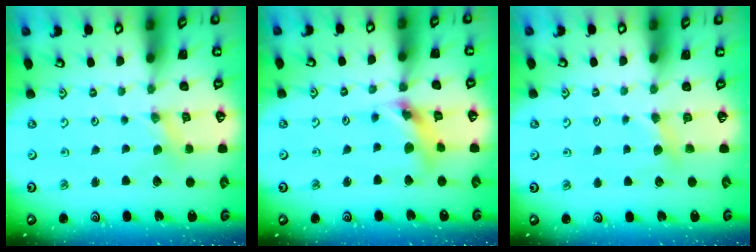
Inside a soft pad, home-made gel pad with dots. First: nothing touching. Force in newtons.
{"total": 12.1, "press": 12.1, "slide": 1.4}
{"total": 2.8, "press": 2.8, "slide": 0.5}